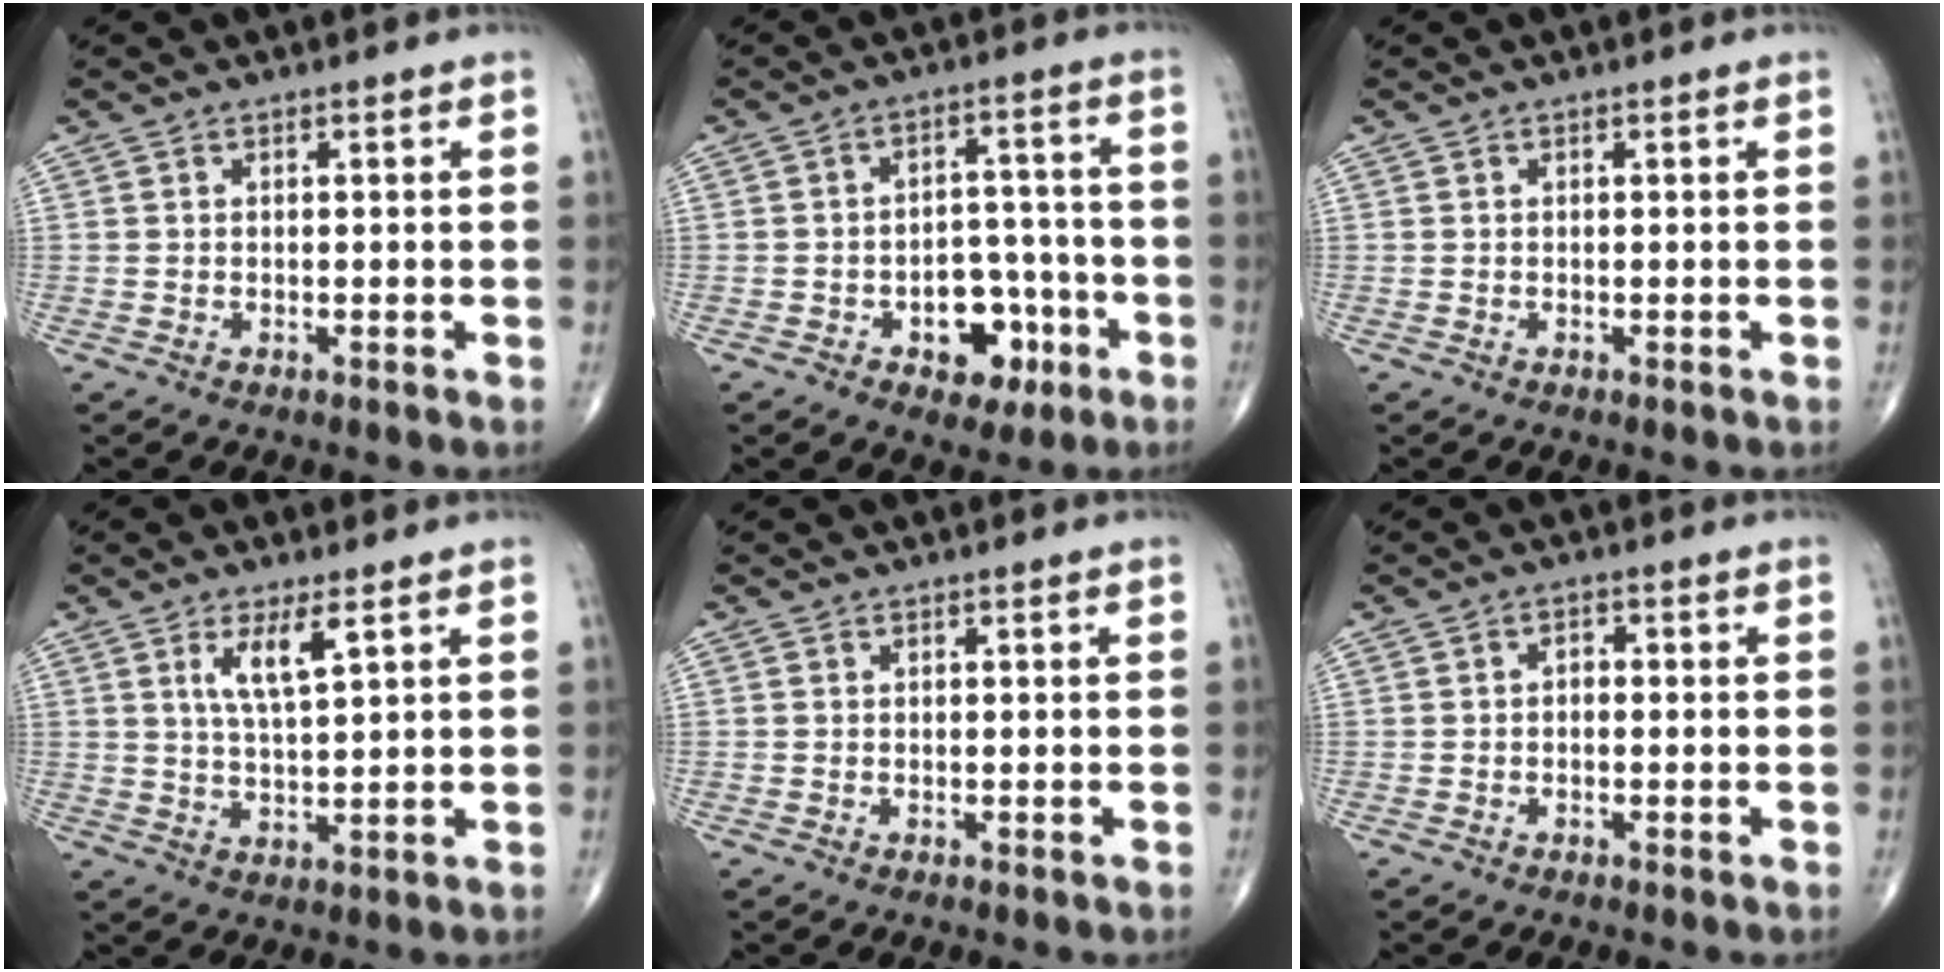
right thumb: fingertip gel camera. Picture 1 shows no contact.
{"total": 9.5, "force": [-4.1, 6.3, 5.9], "torque": [-0.040, 0.043, -0.055]}
{"total": 0.0}
{"total": 5.9, "force": [2.8, 1.3, 5.0], "torque": [-0.098, -0.019, 0.057]}
{"total": 0.0}
{"total": 1.5, "force": [-0.1, 1.0, 1.1], "torque": [-0.011, 0.008, -0.006]}